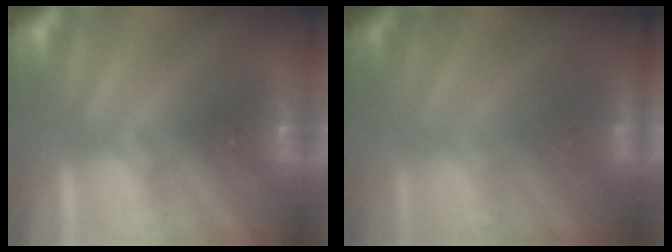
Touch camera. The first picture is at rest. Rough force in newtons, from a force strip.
{"total": 2.8}